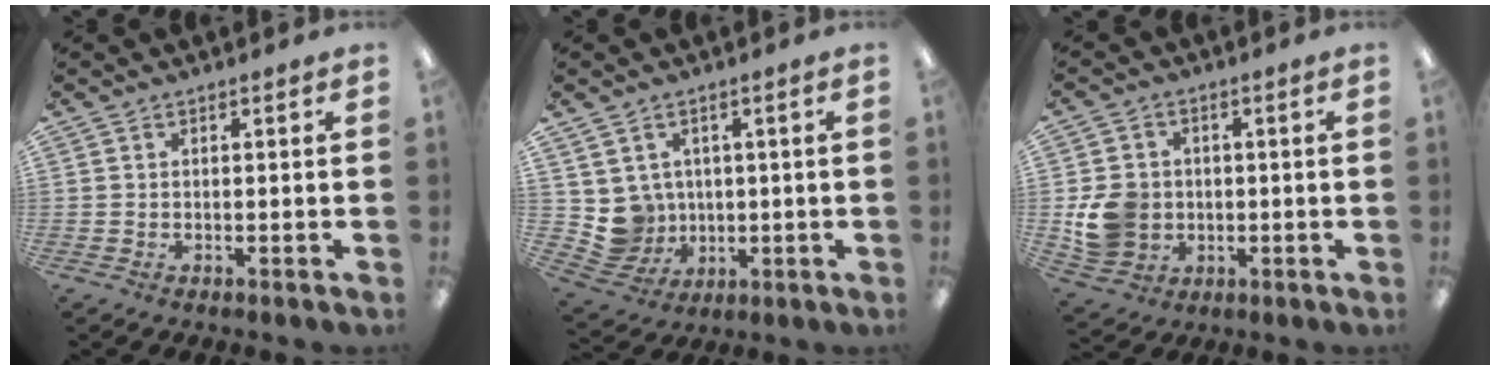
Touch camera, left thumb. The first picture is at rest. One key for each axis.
{"total": 7.0, "fx": 2.0, "fy": 6.6, "fz": 0.9, "tx": -0.050, "ty": -0.010, "tz": 0.050}
{"total": 9.4, "fx": -0.7, "fy": 8.5, "fz": 4.0, "tx": -0.092, "ty": 0.017, "tz": -0.006}